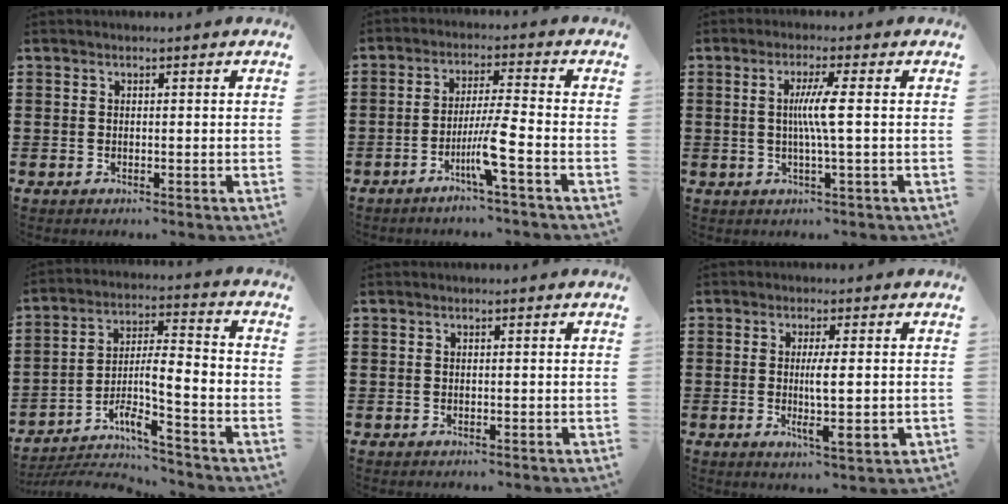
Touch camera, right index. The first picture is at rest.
{"total": 6.3, "force": [-3.1, -0.7, 5.5], "torque": [-0.106, -0.012, -0.059]}
{"total": 5.0, "force": [0.2, -0.4, 4.9], "torque": [-0.091, -0.007, -0.002]}
{"total": 7.0, "force": [-4.5, 1.0, 5.3], "torque": [-0.101, -0.019, -0.091]}
{"total": 0.0}
{"total": 5.3, "force": [-0.2, 0.5, 5.2], "torque": [-0.100, -0.009, -0.008]}